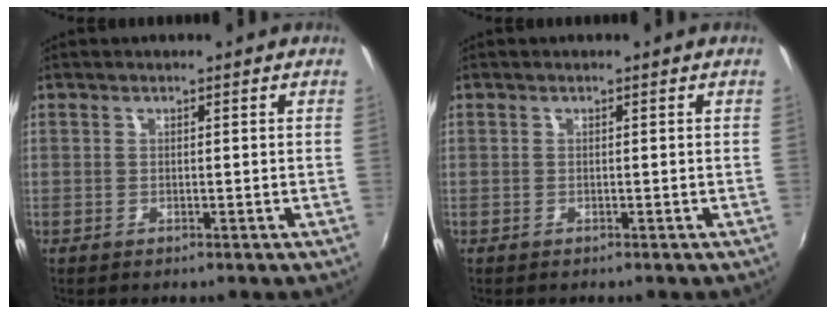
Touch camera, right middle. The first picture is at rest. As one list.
[{"total": 0.0}]